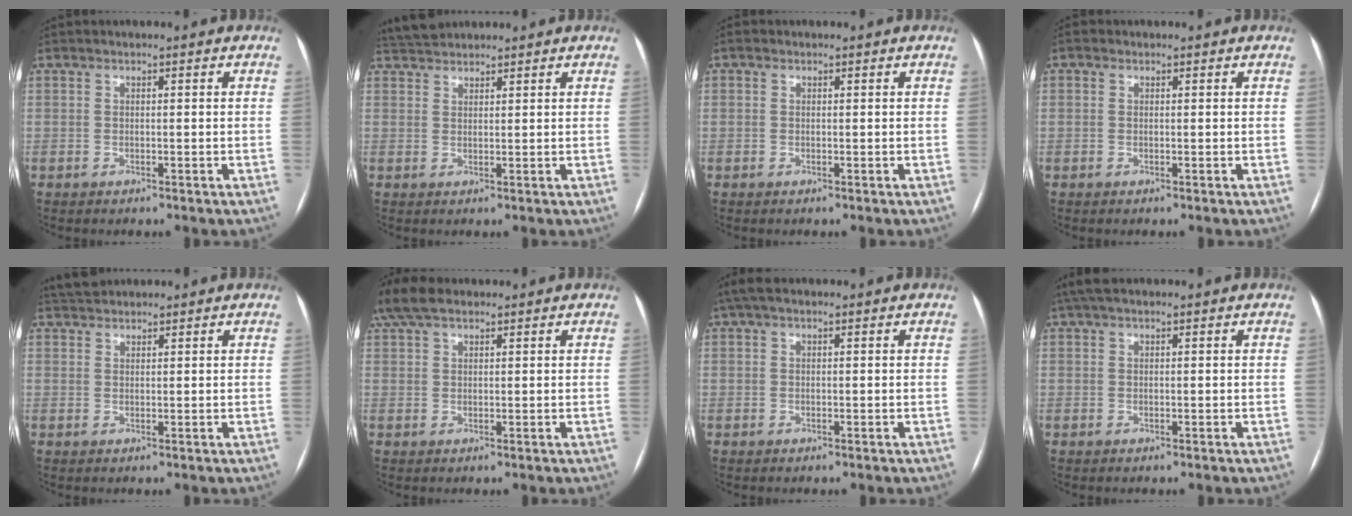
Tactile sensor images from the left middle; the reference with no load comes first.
{"total": 4.0, "force": [3.9, 0.8, 0.7], "torque": [-0.019, 0.028, 0.076]}
{"total": 1.8, "force": [-1.0, -1.3, -0.8], "torque": [0.021, -0.011, -0.021]}
{"total": 1.6, "force": [-0.9, -1.1, -0.7], "torque": [0.023, -0.011, -0.019]}
{"total": 3.3, "force": [3.1, 0.7, 0.7], "torque": [-0.016, 0.026, 0.059]}
{"total": 6.3, "force": [4.8, 2.4, 3.3], "torque": [-0.079, 0.035, 0.096]}
{"total": 3.6, "force": [2.3, 1.3, 2.4], "torque": [-0.052, 0.039, 0.045]}
{"total": 4.0, "force": [3.0, 1.1, 2.4], "torque": [-0.049, 0.037, 0.055]}